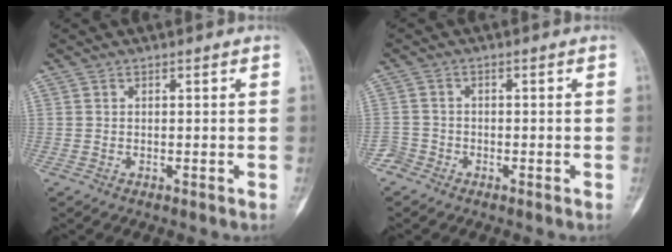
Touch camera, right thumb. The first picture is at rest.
{"total": 2.4, "force": [-1.8, 1.5, -0.4], "torque": [0.014, 0.009, -0.042]}